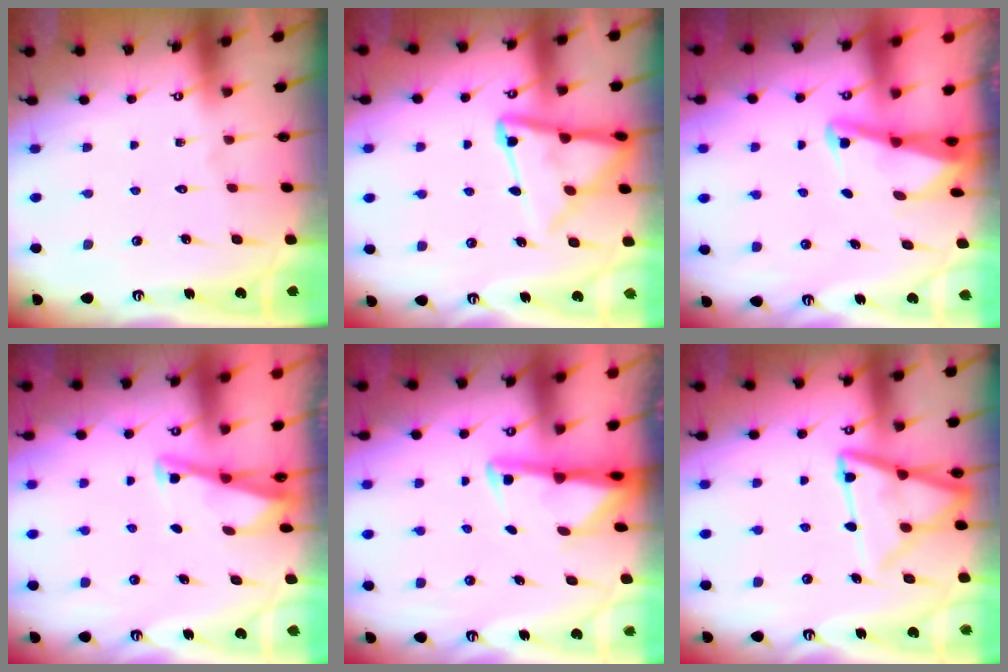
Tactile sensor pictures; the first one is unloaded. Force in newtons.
{"total": 11.7, "press": 11.6, "slide": 1.2}
{"total": 2.6, "press": 2.5, "slide": 0.6}
{"total": 3.0, "press": 3.0, "slide": 0.3}
{"total": 2.8, "press": 2.7, "slide": 0.7}
{"total": 14.1, "press": 14.0, "slide": 1.6}